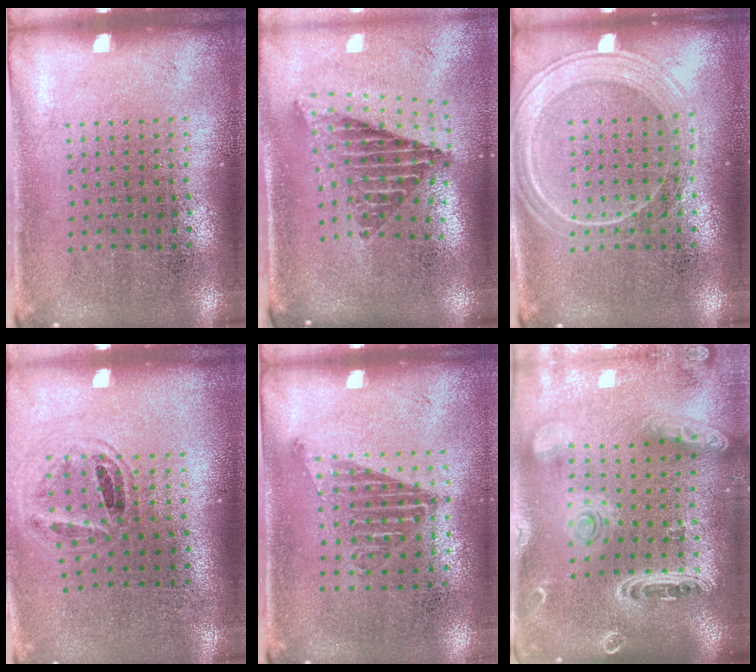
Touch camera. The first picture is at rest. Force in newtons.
{"total": 2.4, "press": 1.6, "slide": 1.8}
{"total": 2.8, "press": 2.8, "slide": 0.5}
{"total": 0.9, "press": 0.9, "slide": 0.3}
{"total": 1.1, "press": 1.0, "slide": 0.4}
{"total": 2.6, "press": 2.3, "slide": 1.1}